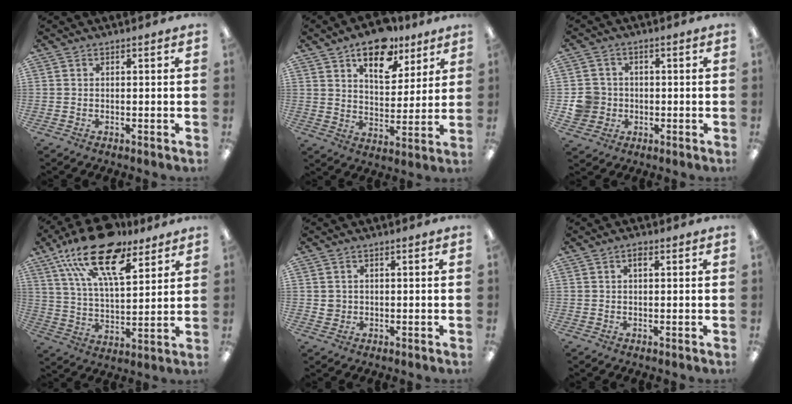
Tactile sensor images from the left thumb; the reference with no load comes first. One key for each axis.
{"total": 14.7, "fx": 9.9, "fy": 7.7, "fz": 7.7, "tx": -0.097, "ty": -0.051, "tz": 0.172}
{"total": 6.9, "fx": -0.6, "fy": 6.6, "fz": 2.0, "tx": -0.053, "ty": 0.016, "tz": -0.006}
{"total": 20.5, "fx": 13.8, "fy": 8.3, "fz": 12.7, "tx": -0.225, "ty": -0.069, "tz": 0.243}
{"total": 2.0, "fx": 0.5, "fy": 2.0, "fz": 0.3, "tx": -0.009, "ty": 0.003, "tz": 0.008}
{"total": 1.7, "fx": 0.7, "fy": 0.8, "fz": 1.3, "tx": -0.021, "ty": 0.002, "tz": 0.010}